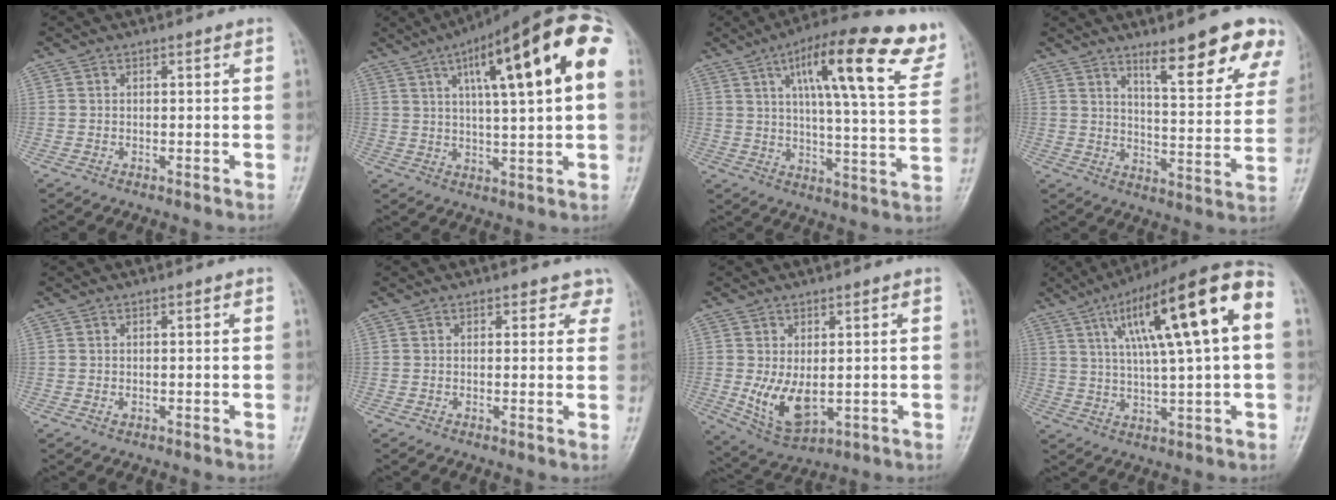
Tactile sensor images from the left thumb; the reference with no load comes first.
{"total": 21.0, "force": [6.5, 4.6, 19.4], "torque": [-0.282, 0.024, 0.089]}
{"total": 22.5, "force": [11.9, 5.5, 18.3], "torque": [-0.235, -0.024, 0.167]}
{"total": 15.4, "force": [10.1, 3.7, 11.0], "torque": [-0.102, -0.063, 0.142]}
{"total": 0.7, "force": [-0.1, 0.5, 0.5], "torque": [-0.007, 0.004, 0.000]}
{"total": 2.8, "force": [2.1, 1.8, 0.6], "torque": [0.030, -0.008, 0.011]}
{"total": 8.5, "force": [-0.6, 4.8, 7.0], "torque": [-0.122, -0.011, 0.006]}
{"total": 20.5, "force": [5.4, 4.1, 19.3], "torque": [-0.308, 0.022, 0.080]}